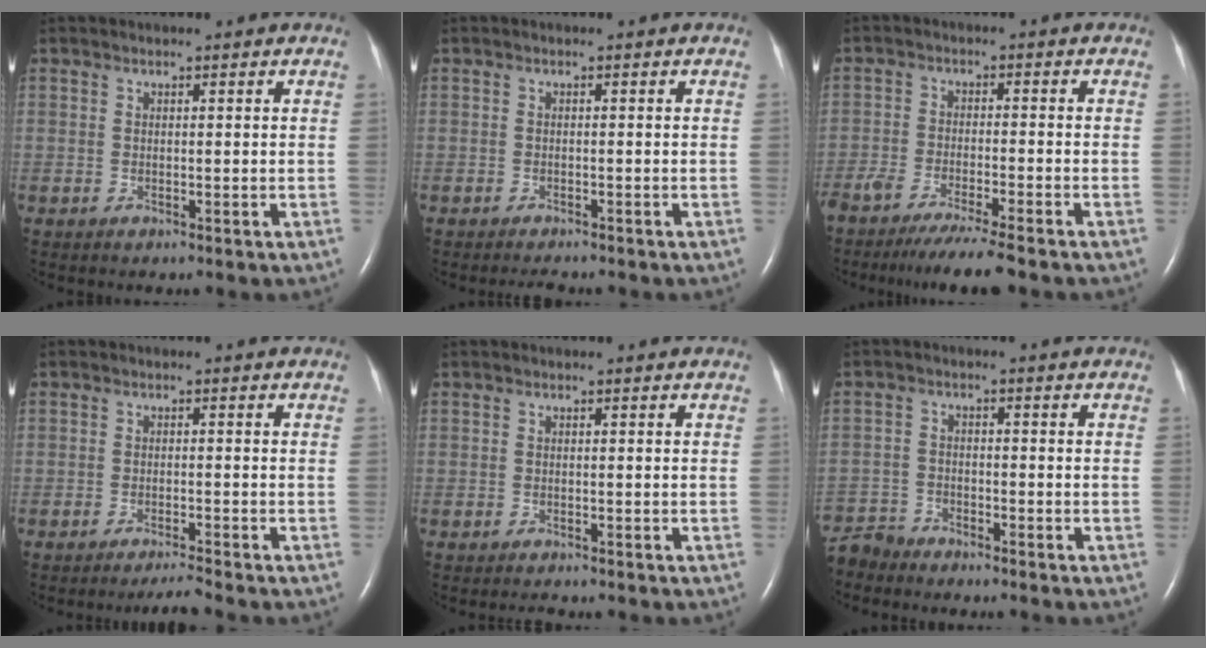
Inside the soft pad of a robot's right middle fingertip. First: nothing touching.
{"total": 1.9, "force": [-1.8, 0.4, 0.6], "torque": [-0.012, -0.006, -0.020]}
{"total": 9.8, "force": [-8.2, -0.1, 5.4], "torque": [-0.080, -0.027, -0.131]}
{"total": 2.4, "force": [-2.2, -0.8, 0.5], "torque": [-0.015, -0.012, -0.038]}
{"total": 0.8, "force": [-0.8, 0.0, 0.2], "torque": [-0.007, -0.004, -0.009]}
{"total": 5.2, "force": [-5.0, 1.1, -0.6], "torque": [0.014, -0.007, -0.102]}